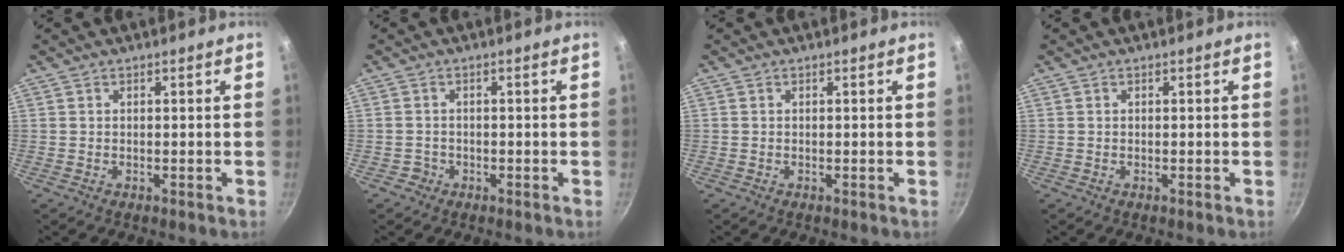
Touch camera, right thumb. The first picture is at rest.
{"total": 1.7, "force": [-0.8, 1.5, 0.2], "torque": [0.004, 0.013, -0.008]}
{"total": 0.0}
{"total": 0.0}